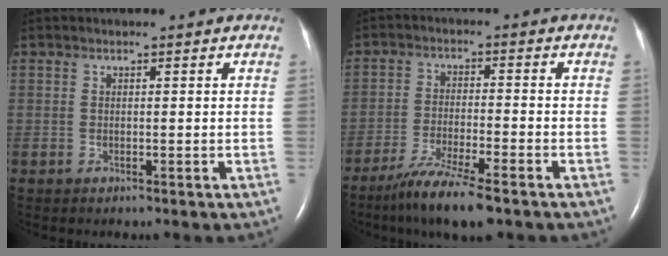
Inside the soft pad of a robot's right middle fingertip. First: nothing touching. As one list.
[{"total": 8.9, "force": [-6.5, 0.5, 6.1], "torque": [-0.118, -0.026, -0.114]}]